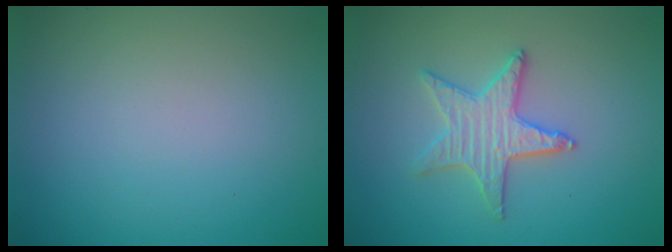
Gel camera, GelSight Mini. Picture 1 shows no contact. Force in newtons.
{"total": 3.2, "press": 3.1, "slide": 0.3}